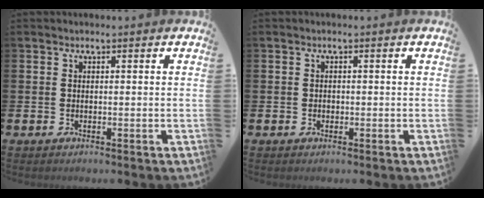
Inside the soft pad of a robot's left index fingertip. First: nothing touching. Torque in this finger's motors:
{"motor_torque": [-0.05, 0.03, -0.02, -0.01]}